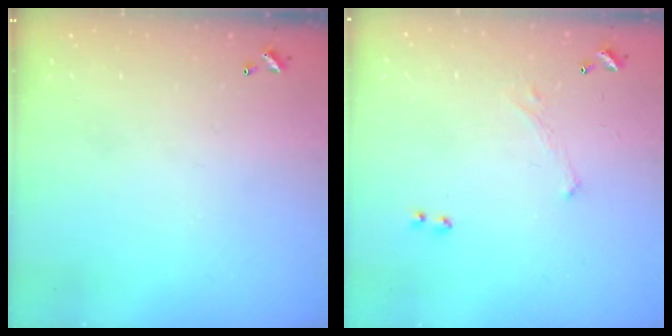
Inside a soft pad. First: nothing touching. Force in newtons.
{"total": 1.6, "press": 1.5, "slide": 0.6}